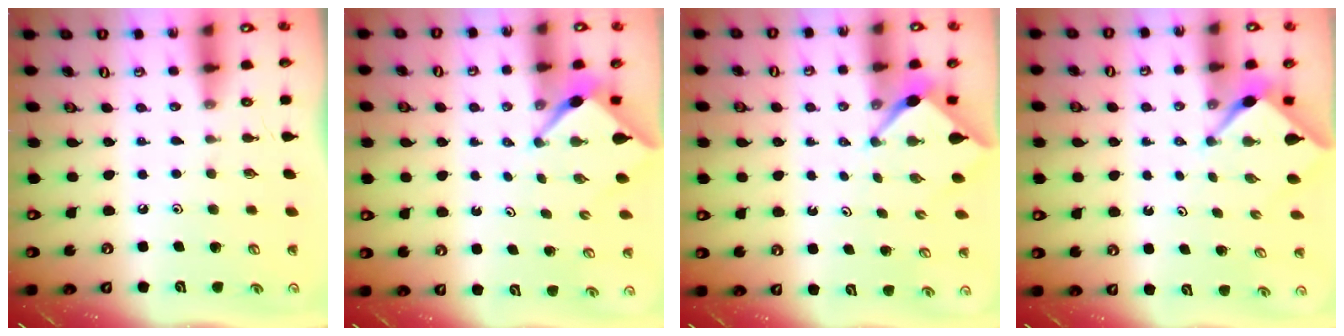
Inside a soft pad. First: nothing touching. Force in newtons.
{"total": 2.7, "press": 2.7, "slide": 0.3}
{"total": 2.7, "press": 2.6, "slide": 0.3}
{"total": 2.3, "press": 2.3, "slide": 0.3}